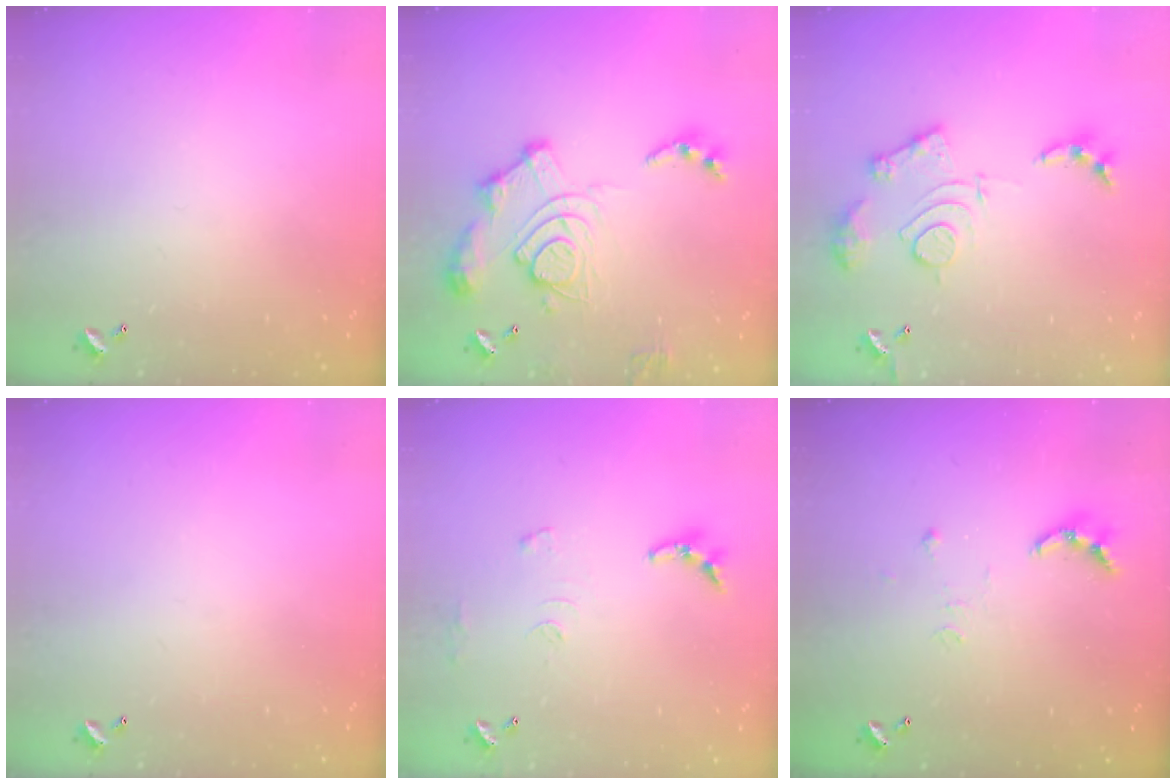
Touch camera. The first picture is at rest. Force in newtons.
{"total": 16.1, "press": 16.0, "slide": 2.0}
{"total": 14.5, "press": 14.4, "slide": 1.3}
{"total": 0.0}
{"total": 8.7, "press": 8.7, "slide": 0.6}
{"total": 7.7, "press": 7.6, "slide": 0.6}